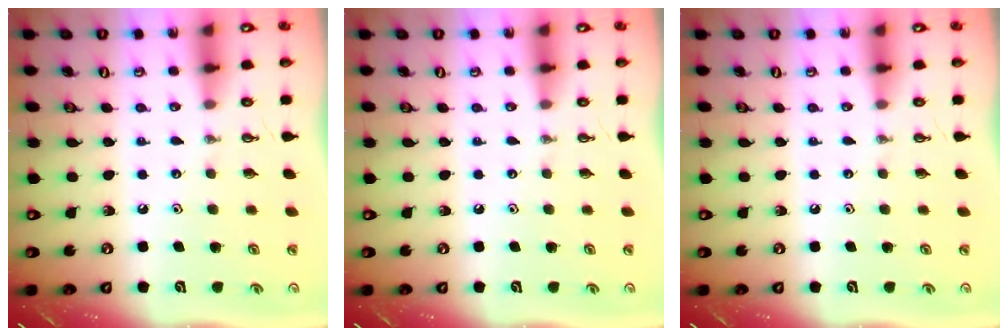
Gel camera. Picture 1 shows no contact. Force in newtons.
{"total": 0.0}
{"total": 0.0}